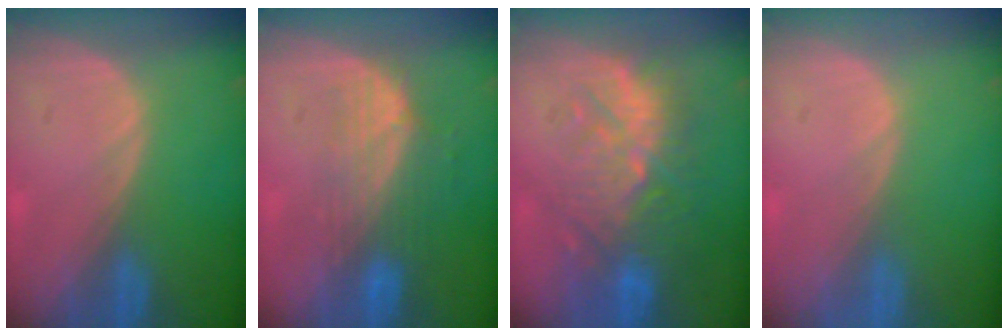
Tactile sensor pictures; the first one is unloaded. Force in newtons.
{"total": 7.6, "press": 6.8, "slide": 3.3}
{"total": 10.1, "press": 9.7, "slide": 2.8}
{"total": 0.0}